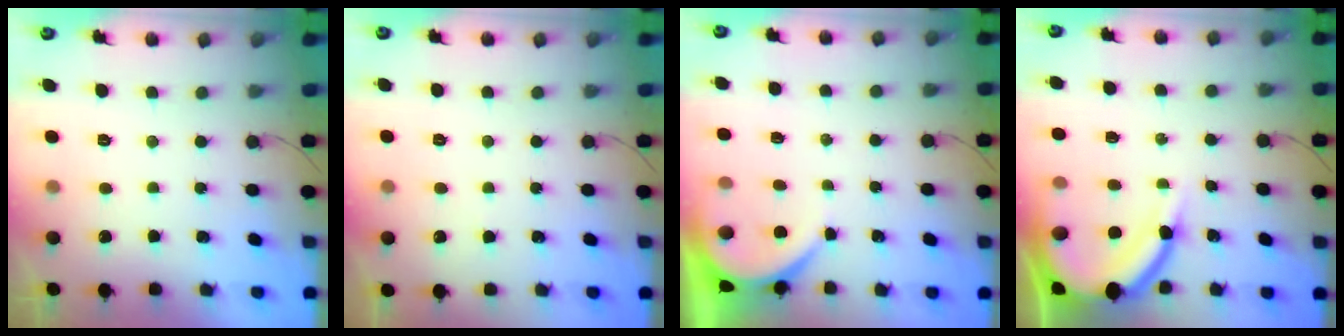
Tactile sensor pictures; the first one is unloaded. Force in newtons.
{"total": 1.1, "press": 1.1, "slide": 0.2}
{"total": 3.9, "press": 3.9, "slide": 0.6}
{"total": 12.1, "press": 12.0, "slide": 1.0}